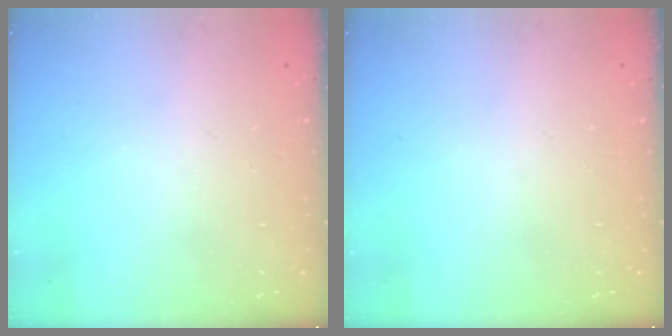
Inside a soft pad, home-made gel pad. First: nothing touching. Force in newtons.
{"total": 0.0}